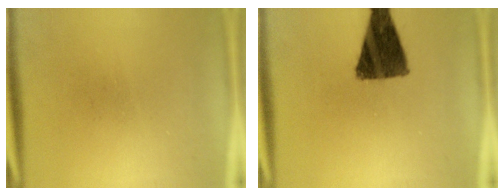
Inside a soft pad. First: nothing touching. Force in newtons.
{"total": 12.3}